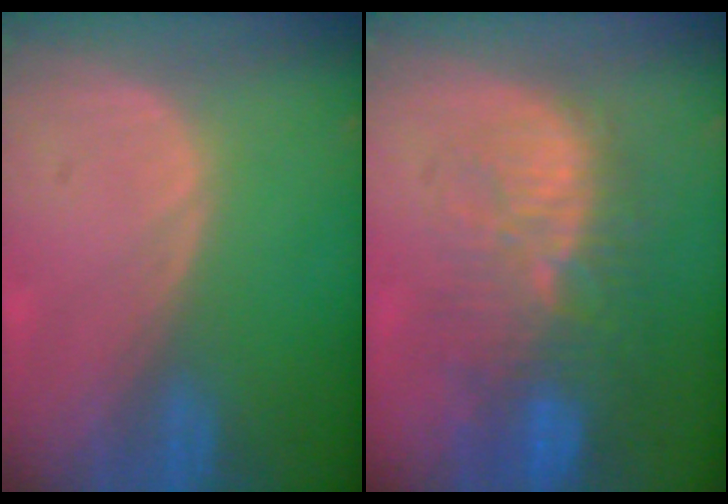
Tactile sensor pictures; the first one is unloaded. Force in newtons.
{"total": 11.4, "press": 9.9, "slide": 5.6}